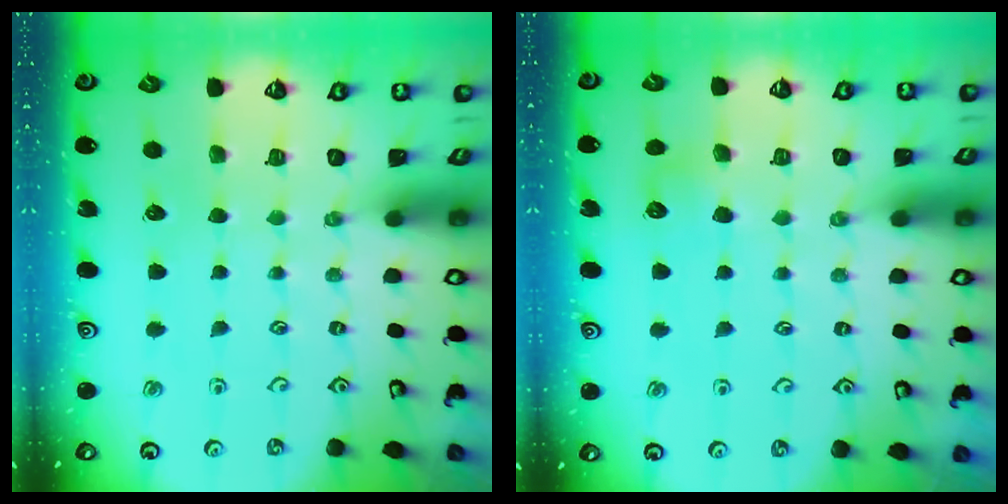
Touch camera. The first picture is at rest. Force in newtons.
{"total": 5.6, "press": 5.6, "slide": 0.5}